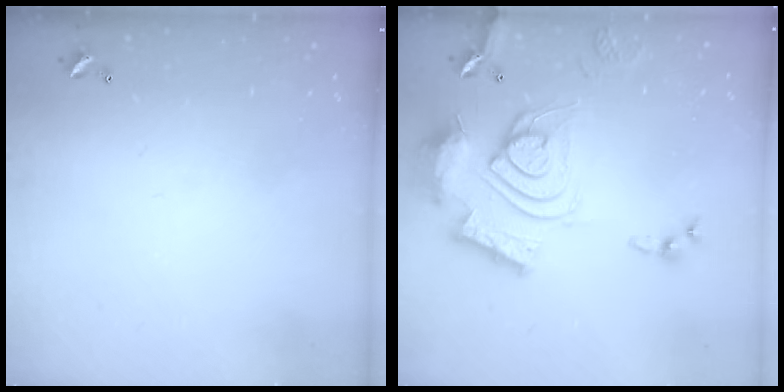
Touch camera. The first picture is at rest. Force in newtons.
{"total": 20.1, "press": 20.0, "slide": 1.9}